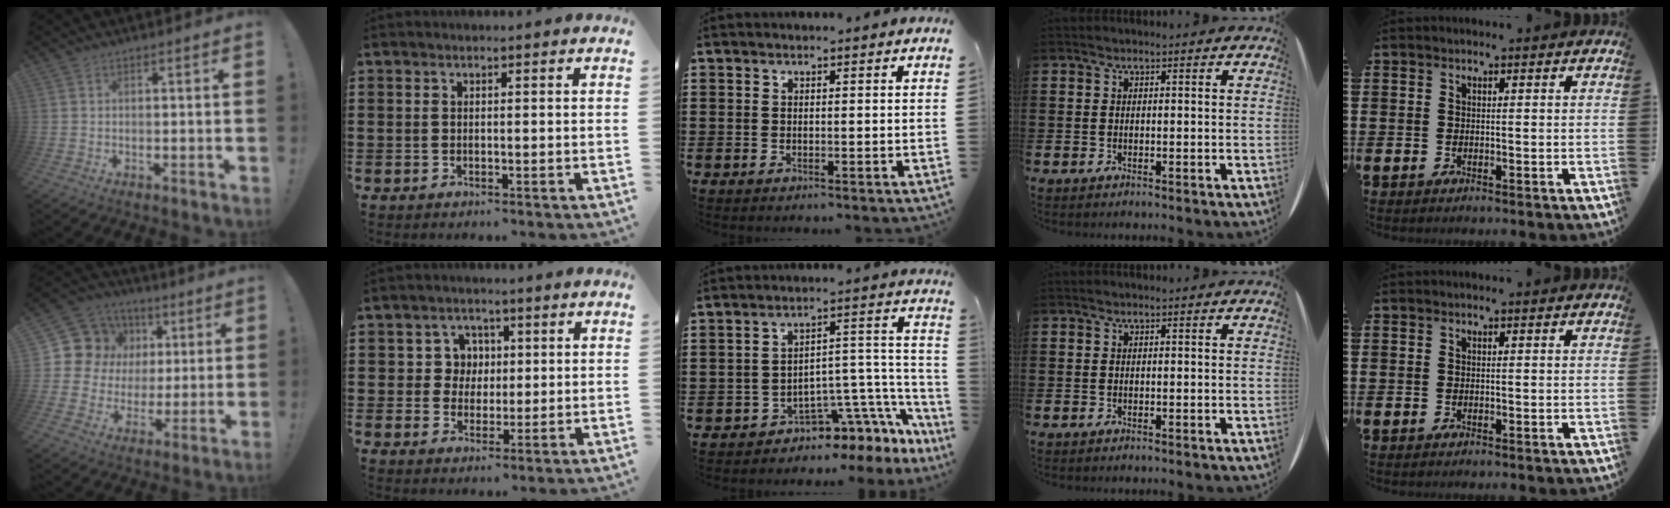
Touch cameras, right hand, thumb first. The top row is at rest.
{"thumb": {"total": 14.1, "force": [3.7, 12.7, 4.8], "torque": [-0.065, -0.016, 0.096]}, "index": {"total": 4.7, "force": [0.9, 4.3, 1.5], "torque": [-0.050, 0.016, 0.013]}, "middle": {"total": 5.7, "force": [-4.7, 2.5, 2.2], "torque": [-0.035, -0.013, -0.086]}}